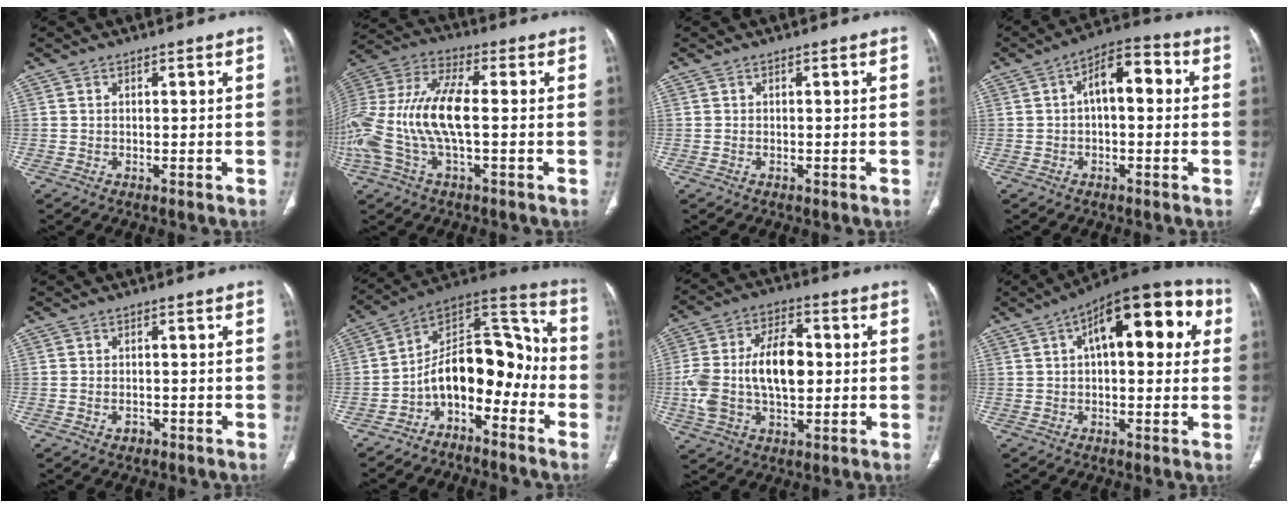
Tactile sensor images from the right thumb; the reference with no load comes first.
{"total": 19.8, "force": [-1.9, 7.9, 18.1], "torque": [-0.430, 0.024, -0.036]}
{"total": 0.0}
{"total": 8.9, "force": [1.0, 4.6, 7.5], "torque": [-0.100, 0.032, 0.007]}
{"total": 1.8, "force": [-0.7, 1.4, 0.9], "torque": [-0.014, 0.009, -0.005]}
{"total": 14.7, "force": [-5.4, 8.6, 10.6], "torque": [-0.129, 0.108, -0.100]}
{"total": 16.4, "force": [0.0, 9.5, 13.4], "torque": [-0.246, 0.025, 0.002]}
{"total": 19.2, "force": [5.5, 8.8, 16.2], "torque": [-0.190, 0.034, 0.071]}